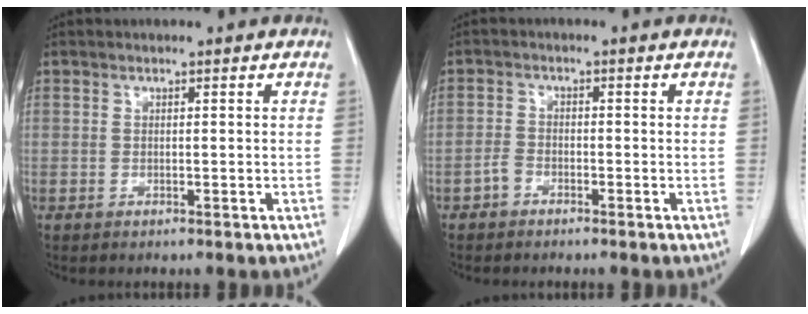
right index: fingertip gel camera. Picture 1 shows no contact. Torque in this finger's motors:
{"motor_torque": [0.01, -0.17, 0.05, -0.06]}